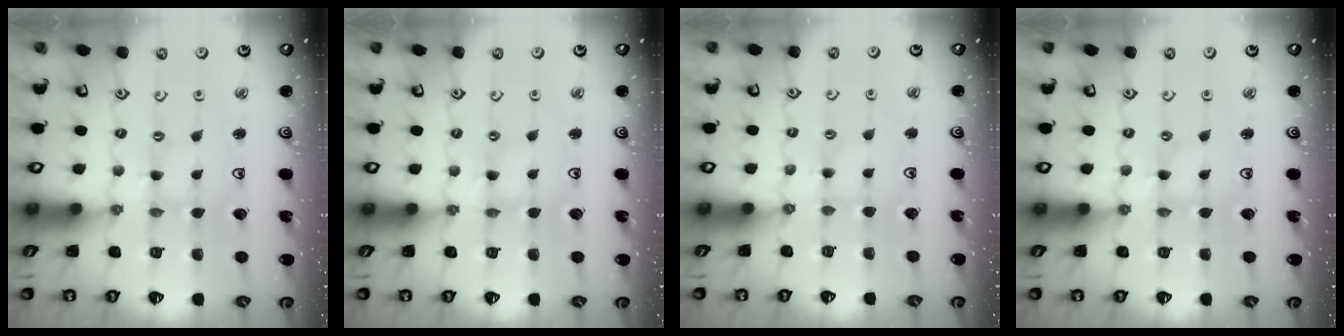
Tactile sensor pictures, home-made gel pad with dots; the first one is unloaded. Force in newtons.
{"total": 1.7, "press": 1.7, "slide": 0.2}
{"total": 2.0, "press": 2.0, "slide": 0.3}
{"total": 0.0}